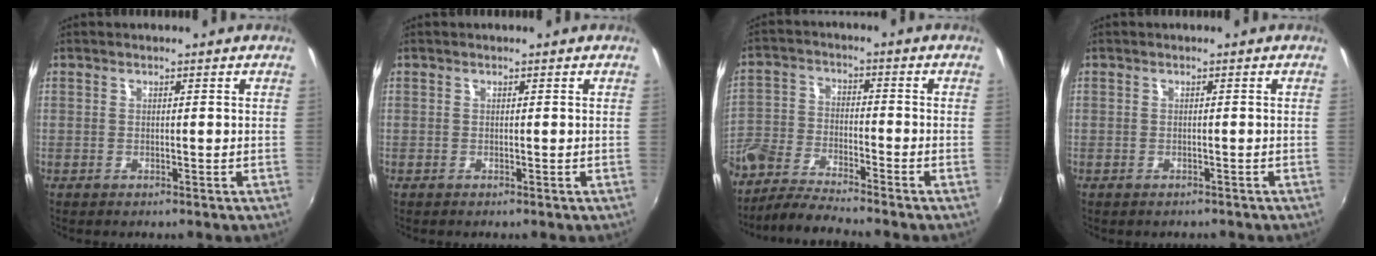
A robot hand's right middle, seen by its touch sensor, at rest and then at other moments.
{"total": 0.0}
{"total": 8.8, "force": [-7.2, 2.1, 4.5], "torque": [-0.103, -0.011, -0.149]}
{"total": 1.3, "force": [-1.1, 0.6, 0.3], "torque": [-0.010, -0.005, -0.014]}